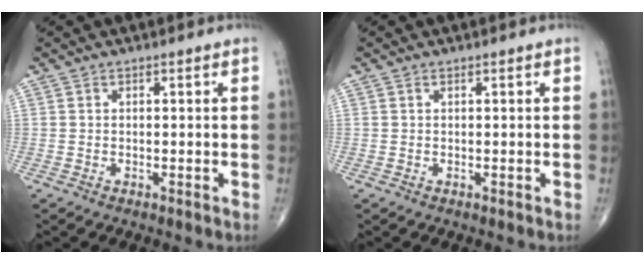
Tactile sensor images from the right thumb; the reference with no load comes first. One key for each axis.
{"total": 0.0}